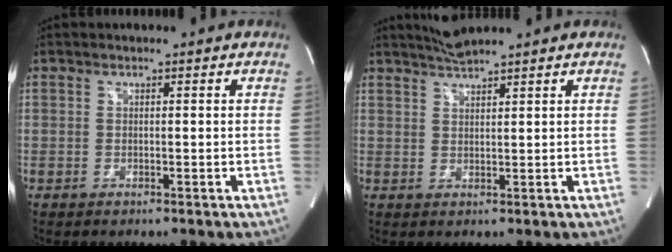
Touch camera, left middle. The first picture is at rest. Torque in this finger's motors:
{"motor_torque": [0.32, -0.28, -0.03, 0.02]}